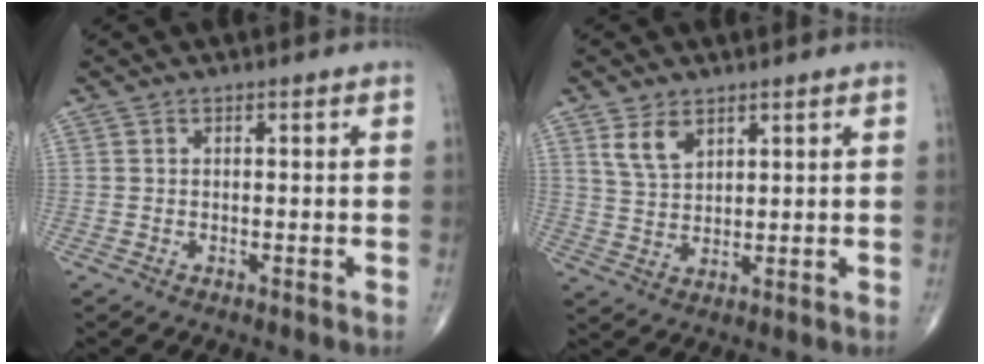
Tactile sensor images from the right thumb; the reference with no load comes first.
{"total": 5.3, "force": [3.1, 2.9, 3.1], "torque": [-0.049, -0.017, 0.067]}